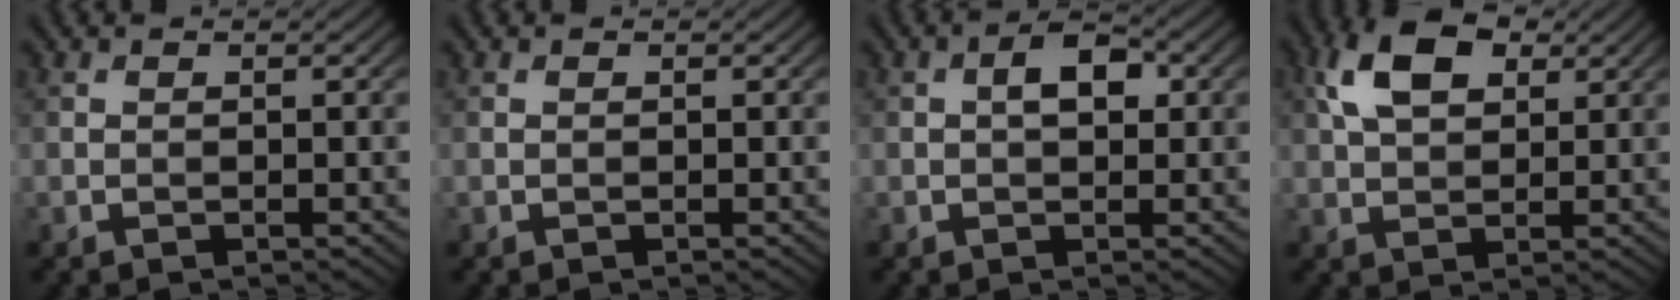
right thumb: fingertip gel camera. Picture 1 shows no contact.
{"total": 0.0}
{"total": 3.5, "force": [0.5, 2.0, 2.8], "torque": [-0.048, 0.009, 0.005]}
{"total": 8.0, "force": [3.3, 4.7, 5.6], "torque": [-0.120, 0.012, 0.057]}